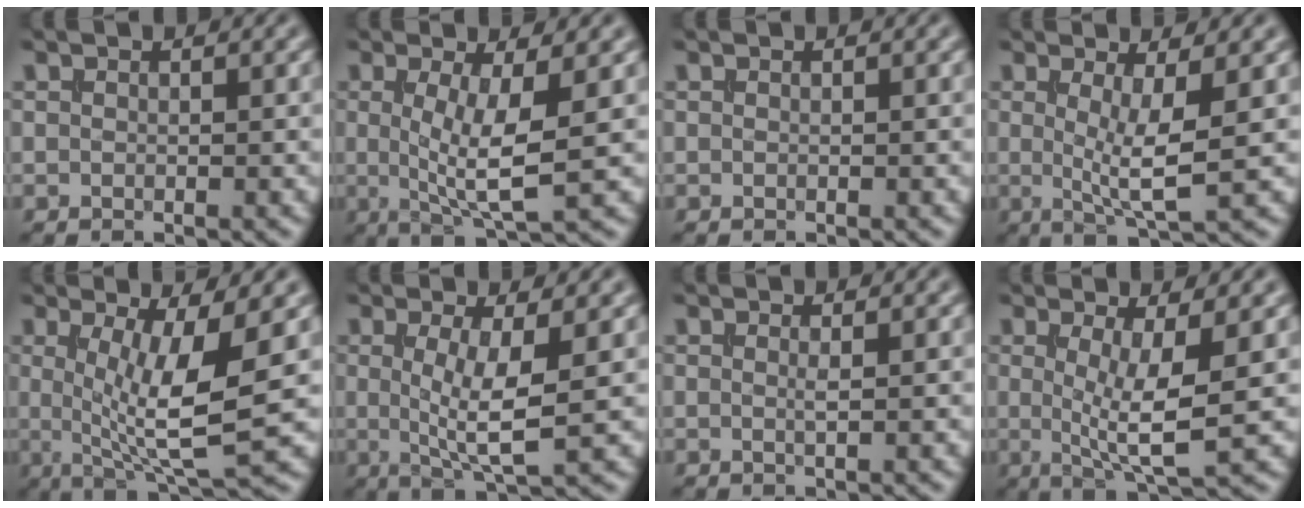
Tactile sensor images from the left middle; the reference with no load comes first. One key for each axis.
{"total": 5.4, "fx": 0.2, "fy": 1.2, "fz": 5.3, "tx": -0.097, "ty": -0.011, "tz": 0.004}
{"total": 0.0}
{"total": 4.4, "fx": 0.4, "fy": 0.9, "fz": 4.3, "tx": -0.074, "ty": -0.013, "tz": 0.006}
{"total": 7.7, "fx": 0.5, "fy": 1.9, "fz": 7.5, "tx": -0.124, "ty": -0.013, "tz": 0.012}
{"total": 4.8, "fx": 0.2, "fy": 1.0, "fz": 4.7, "tx": -0.089, "ty": -0.011, "tz": 0.005}
{"total": 0.7, "fx": 0.1, "fy": 0.1, "fz": 0.7, "tx": -0.011, "ty": 0.001, "tz": 0.000}
{"total": 5.4, "fx": 0.2, "fy": 1.2, "fz": 5.3, "tx": -0.090, "ty": -0.012, "tz": 0.004}